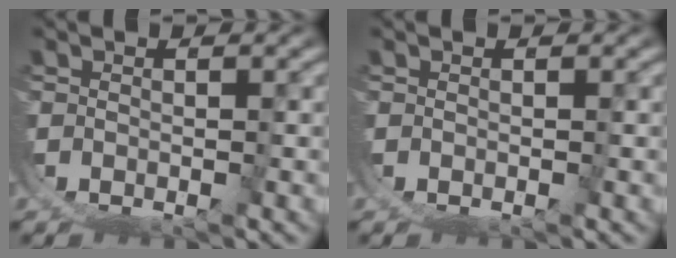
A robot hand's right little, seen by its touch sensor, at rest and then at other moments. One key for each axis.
{"total": 0.0}